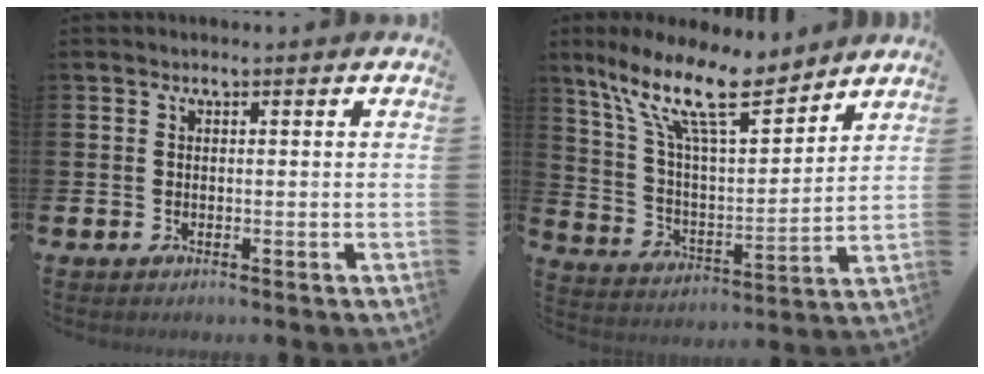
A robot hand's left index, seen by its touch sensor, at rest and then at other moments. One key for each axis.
{"total": 14.1, "fx": 10.3, "fy": 4.5, "fz": 8.6, "tx": -0.182, "ty": -0.049, "tz": 0.178}